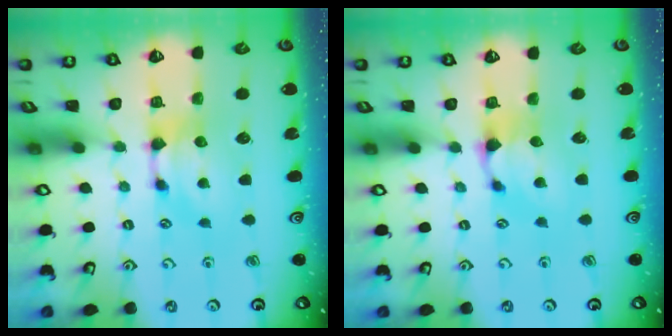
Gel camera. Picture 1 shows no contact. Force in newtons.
{"total": 2.4, "press": 2.3, "slide": 0.6}